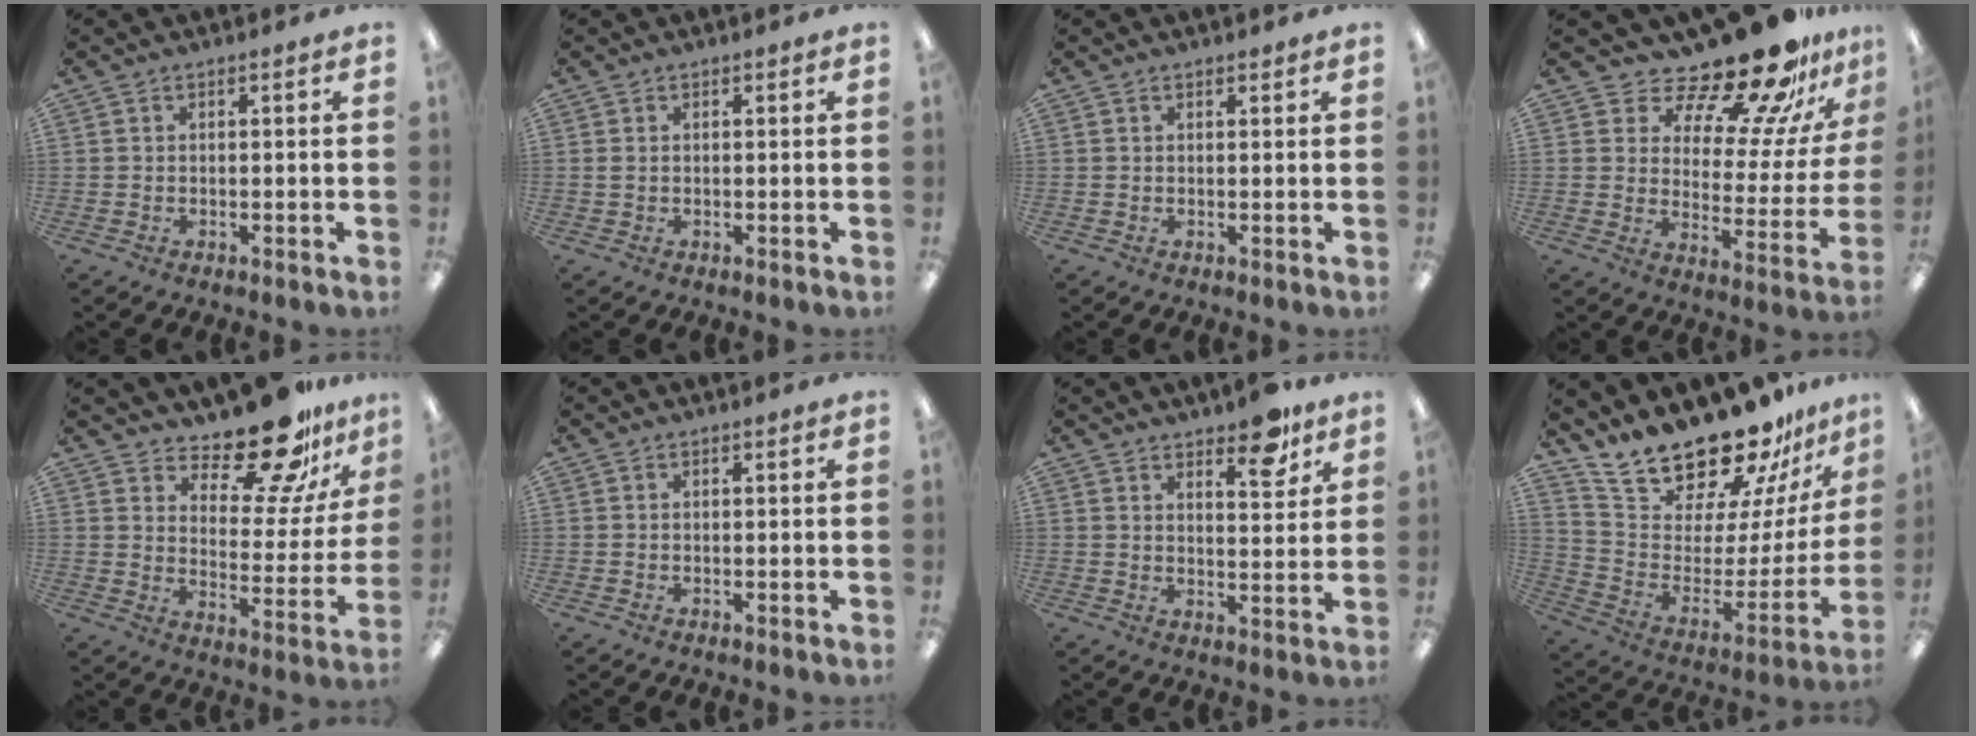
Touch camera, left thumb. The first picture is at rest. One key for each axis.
{"total": 0.8, "fx": 0.2, "fy": 0.6, "fz": 0.6, "tx": -0.012, "ty": 0.005, "tz": 0.002}
{"total": 0.7, "fx": 0.6, "fy": 0.3, "fz": 0.2, "tx": -0.003, "ty": 0.000, "tz": 0.011}
{"total": 19.2, "fx": 16.9, "fy": 4.5, "fz": 8.1, "tx": -0.123, "ty": -0.142, "tz": 0.277}
{"total": 17.6, "fx": 14.6, "fy": 5.6, "fz": 8.1, "tx": -0.116, "ty": -0.118, "tz": 0.246}
{"total": 0.0}
{"total": 8.2, "fx": 6.2, "fy": 3.0, "fz": 4.4, "tx": -0.037, "ty": -0.042, "tz": 0.101}
{"total": 20.5, "fx": 19.3, "fy": 5.0, "fz": 4.8, "tx": -0.088, "ty": -0.172, "tz": 0.344}